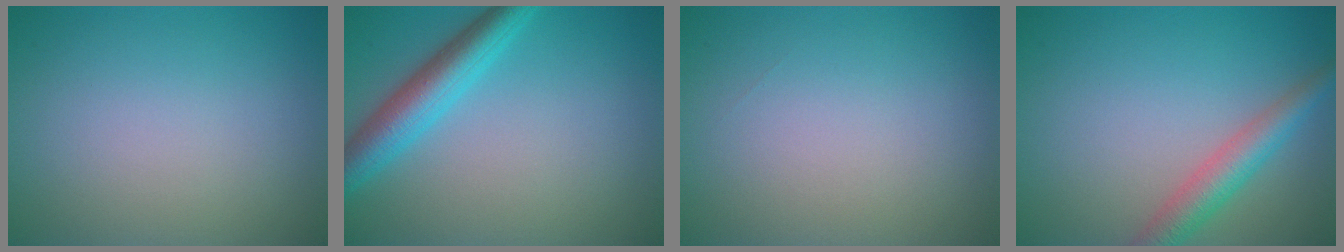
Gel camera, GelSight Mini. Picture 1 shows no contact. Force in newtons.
{"total": 4.7, "press": 4.7, "slide": 0.1}
{"total": 0.0}
{"total": 3.7, "press": 3.7, "slide": 0.1}